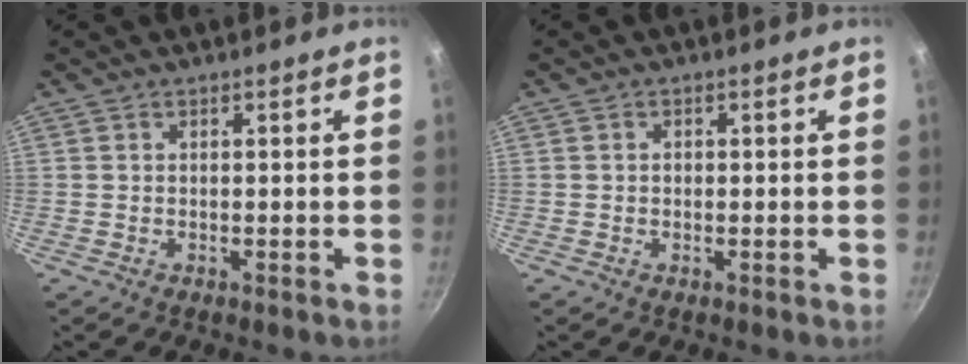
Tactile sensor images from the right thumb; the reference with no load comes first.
{"total": 0.8, "force": [0.0, 0.7, 0.3], "torque": [-0.004, 0.003, -0.001]}